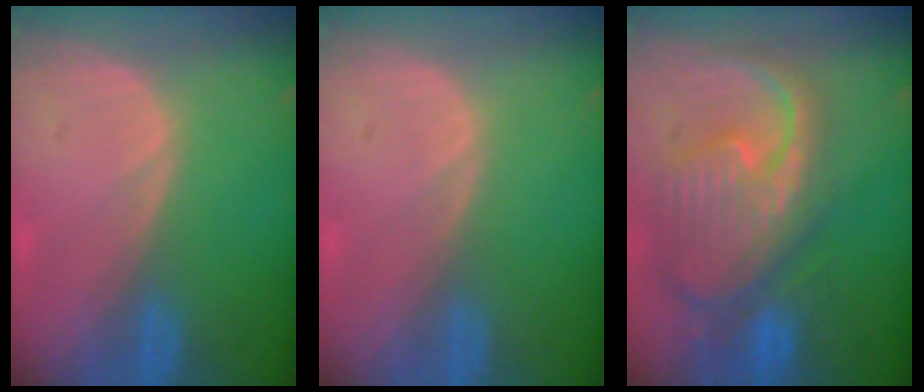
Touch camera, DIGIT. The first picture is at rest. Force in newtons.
{"total": 0.0}
{"total": 12.4, "press": 10.7, "slide": 6.3}